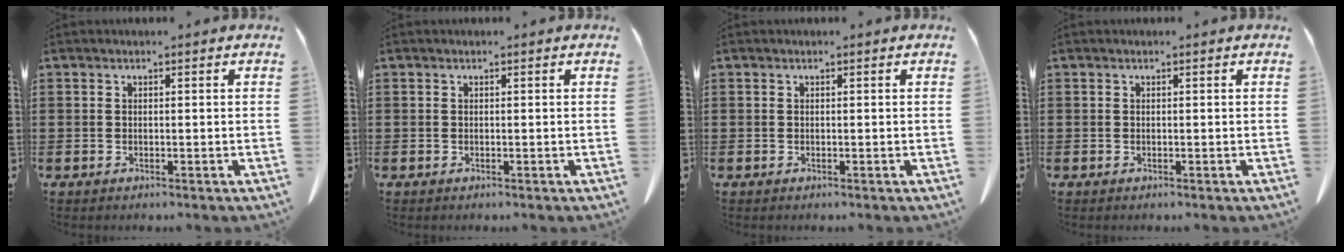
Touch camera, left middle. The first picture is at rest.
{"total": 0.0}
{"total": 0.0}
{"total": 0.0}